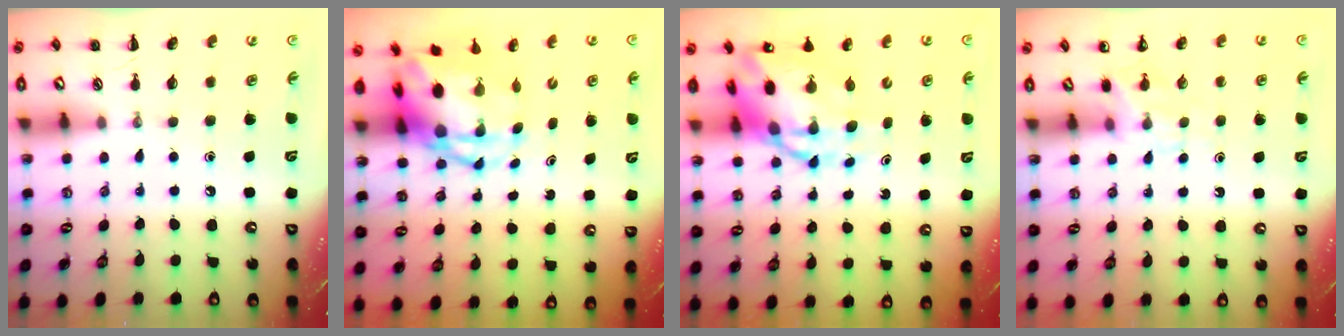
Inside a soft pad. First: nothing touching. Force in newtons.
{"total": 7.3, "press": 7.1, "slide": 1.8}
{"total": 10.3, "press": 10.0, "slide": 2.4}
{"total": 4.8, "press": 4.6, "slide": 1.5}